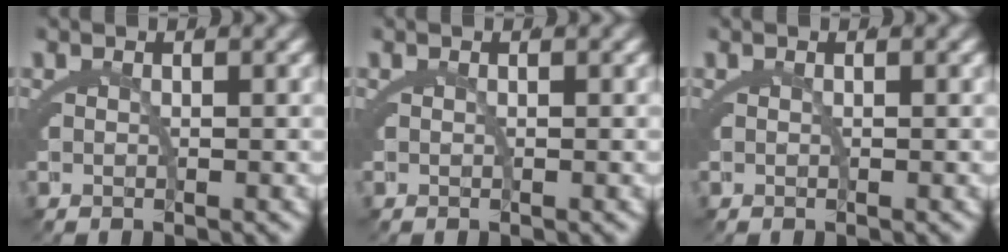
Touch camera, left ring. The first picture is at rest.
{"total": 0.0}
{"total": 0.0}